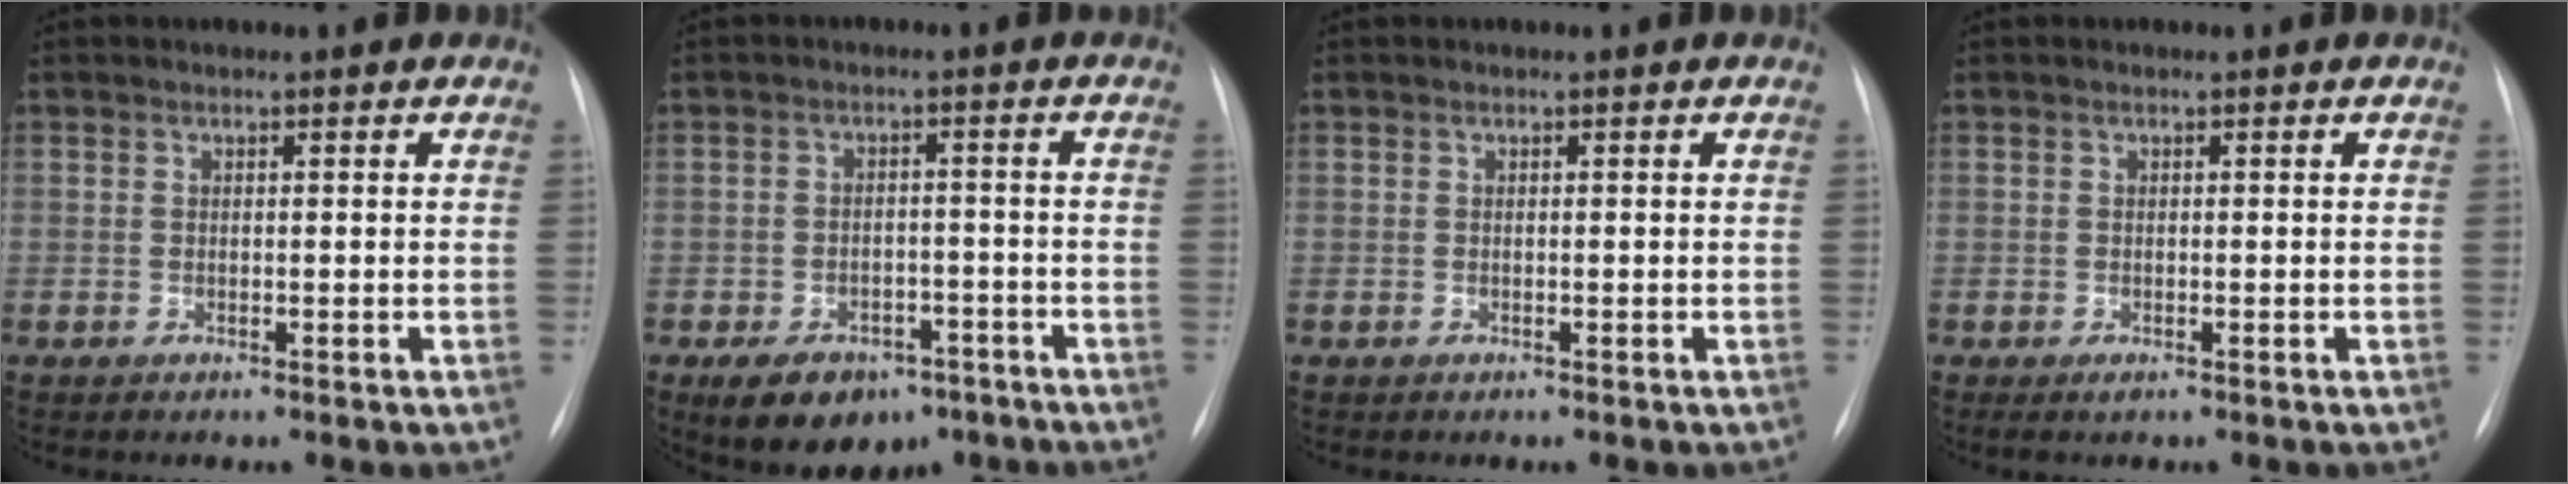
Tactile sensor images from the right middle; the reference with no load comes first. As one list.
[{"total": 9.8, "force": [-6.4, 5.7, 4.7], "torque": [-0.073, 0.006, -0.089]}, {"total": 0.0}, {"total": 0.8, "force": [-0.5, 0.3, 0.6], "torque": [-0.008, -0.001, -0.004]}]